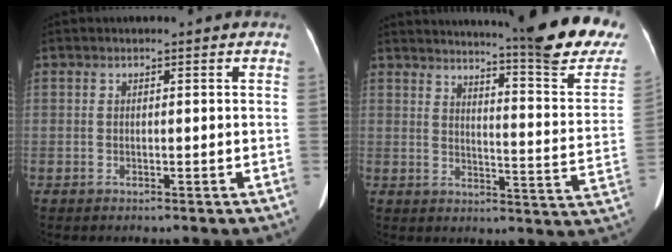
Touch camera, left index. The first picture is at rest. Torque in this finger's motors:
{"motor_torque": [0.91, -1.24, 0.10, 0.08]}